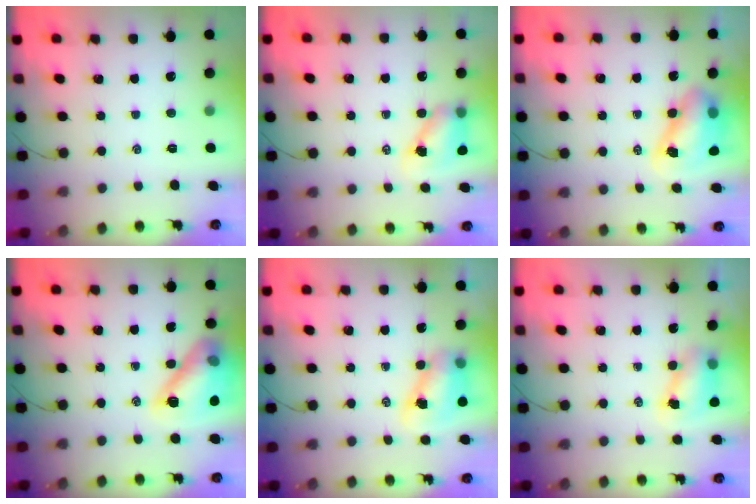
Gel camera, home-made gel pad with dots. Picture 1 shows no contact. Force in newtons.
{"total": 6.4, "press": 6.3, "slide": 1.0}
{"total": 9.0, "press": 8.8, "slide": 2.1}
{"total": 15.8, "press": 15.8, "slide": 1.1}
{"total": 7.9, "press": 7.8, "slide": 1.3}
{"total": 7.2, "press": 7.1, "slide": 1.1}